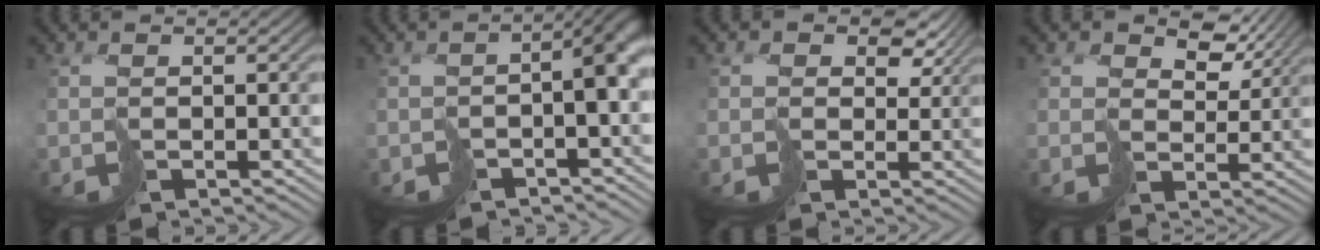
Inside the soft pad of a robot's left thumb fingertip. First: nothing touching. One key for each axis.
{"total": 5.2, "fx": -2.0, "fy": 2.2, "fz": 4.3, "tx": -0.061, "ty": -0.009, "tz": -0.028}
{"total": 4.3, "fx": 2.3, "fy": 3.3, "fz": 1.5, "tx": -0.027, "ty": -0.005, "tz": 0.043}
{"total": 4.7, "fx": 3.5, "fy": 2.7, "fz": 1.4, "tx": -0.031, "ty": 0.000, "tz": 0.067}